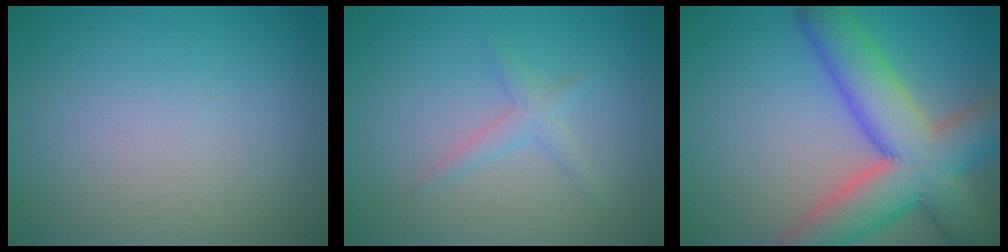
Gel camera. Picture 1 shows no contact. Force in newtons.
{"total": 1.4, "press": 1.4, "slide": 0.1}
{"total": 9.4, "press": 9.4, "slide": 0.7}